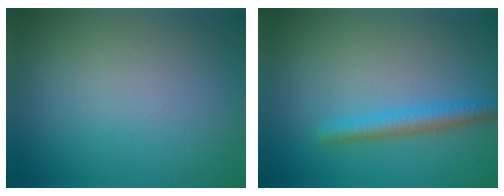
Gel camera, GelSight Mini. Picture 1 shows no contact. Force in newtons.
{"total": 2.7, "press": 2.7, "slide": 0.1}